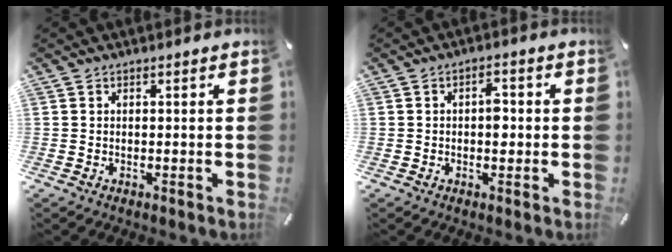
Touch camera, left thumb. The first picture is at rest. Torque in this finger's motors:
{"motor_torque": [0.48, 1.12, 0.22, -0.30, 0.08]}